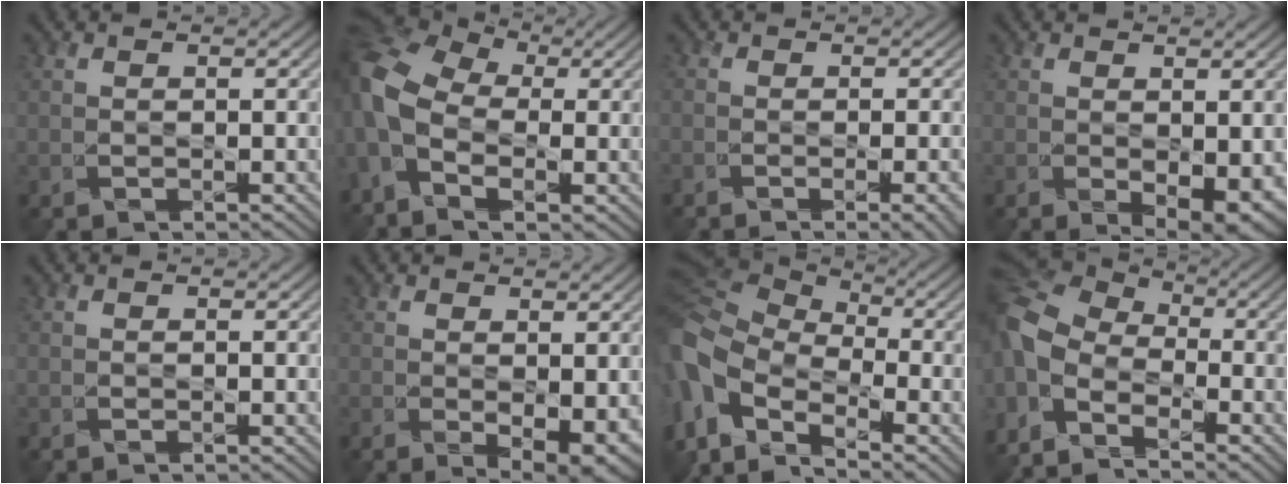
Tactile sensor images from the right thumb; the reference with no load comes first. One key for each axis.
{"total": 13.3, "fx": -2.0, "fy": 8.7, "fz": 9.9, "tx": -0.266, "ty": -0.016, "tz": -0.044}
{"total": 4.5, "fx": -2.0, "fy": 1.4, "fz": 3.8, "tx": -0.042, "ty": -0.003, "tz": -0.024}
{"total": 4.4, "fx": -0.7, "fy": 2.3, "fz": 3.8, "tx": -0.062, "ty": -0.020, "tz": -0.001}
{"total": 0.0}
{"total": 4.6, "fx": -0.1, "fy": 2.3, "fz": 4.0, "tx": -0.066, "ty": -0.021, "tz": 0.010}
{"total": 14.1, "fx": -4.4, "fy": 8.4, "fz": 10.4, "tx": -0.292, "ty": -0.031, "tz": -0.068}
{"total": 11.5, "fx": -4.4, "fy": 7.0, "fz": 7.9, "tx": -0.229, "ty": -0.026, "tz": -0.086}